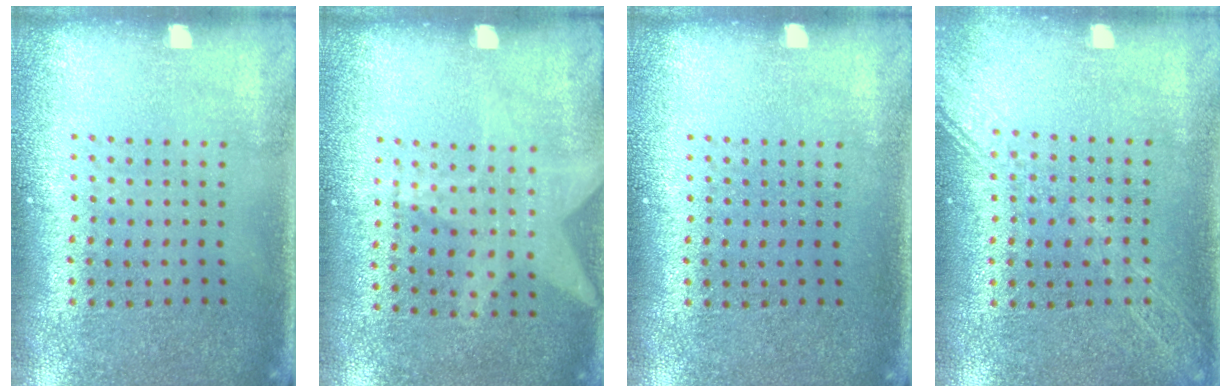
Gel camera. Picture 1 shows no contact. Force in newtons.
{"total": 1.1, "press": 1.0, "slide": 0.5}
{"total": 0.0}
{"total": 1.6, "press": 1.6, "slide": 0.4}